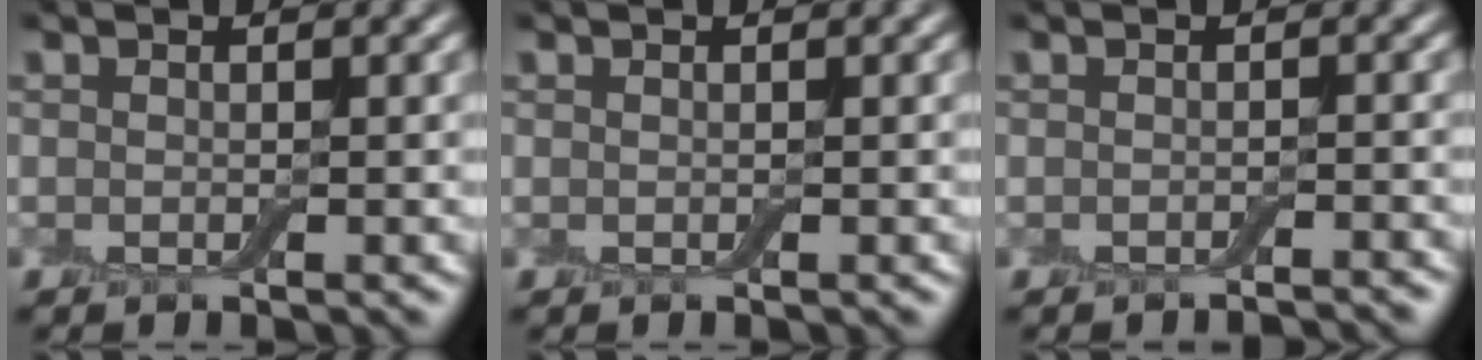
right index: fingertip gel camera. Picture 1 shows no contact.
{"total": 0.0}
{"total": 1.3, "force": [-1.2, 0.1, 0.5], "torque": [-0.001, -0.001, -0.019]}